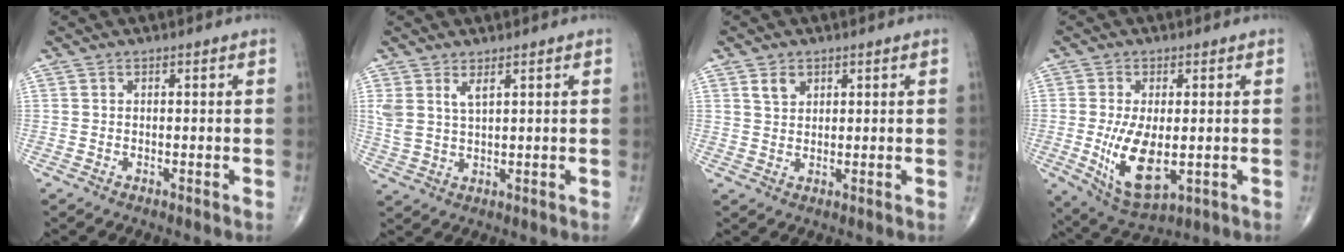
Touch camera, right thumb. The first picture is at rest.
{"total": 4.1, "force": [2.2, 1.5, 3.1], "torque": [-0.069, -0.009, 0.052]}
{"total": 2.8, "force": [1.6, 1.9, 1.4], "torque": [-0.015, -0.008, 0.031]}
{"total": 11.1, "force": [-1.5, 5.2, 9.7], "torque": [-0.176, -0.022, -0.010]}